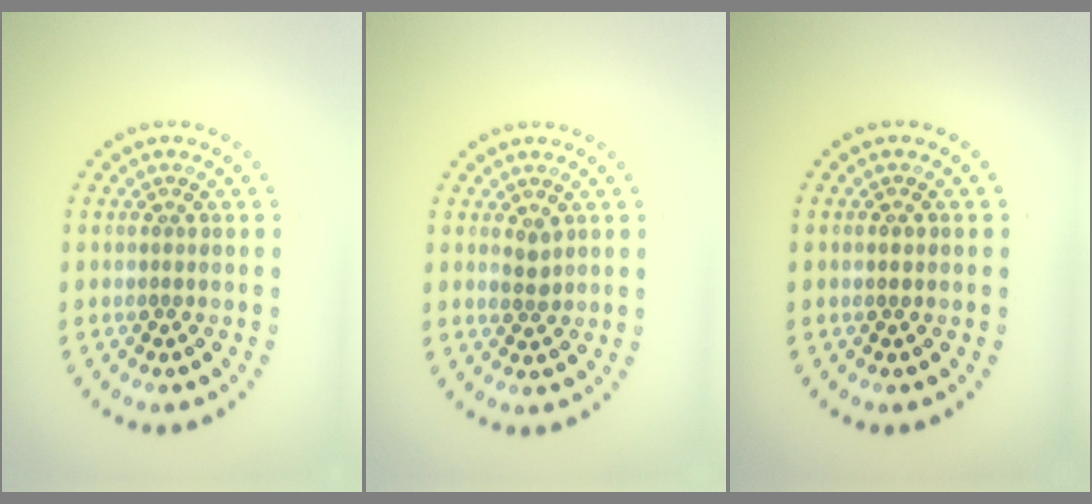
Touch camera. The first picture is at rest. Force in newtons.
{"total": 1.2, "press": 1.1, "slide": 0.5}
{"total": 1.0, "press": 1.0, "slide": 0.1}